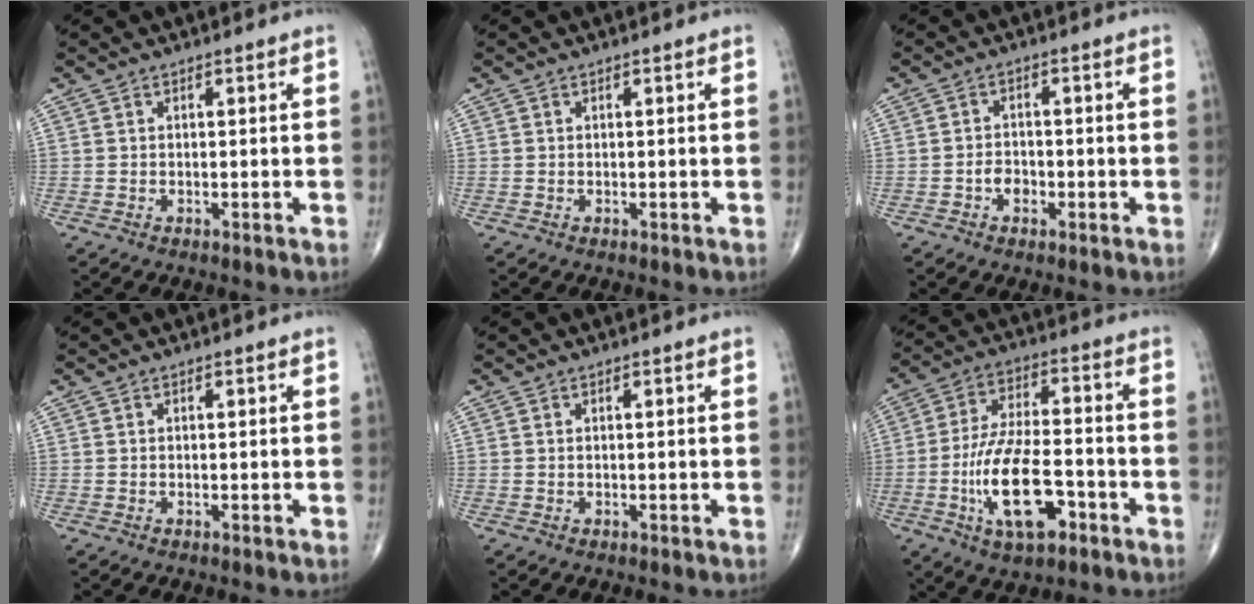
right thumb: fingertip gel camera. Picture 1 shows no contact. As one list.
[{"total": 0.0}, {"total": 2.9, "force": [-1.1, 2.1, 1.6], "torque": [-0.014, 0.008, -0.022]}, {"total": 0.0}, {"total": 0.0}, {"total": 15.2, "force": [-5.4, 6.4, 12.7], "torque": [-0.234, 0.027, -0.092]}]